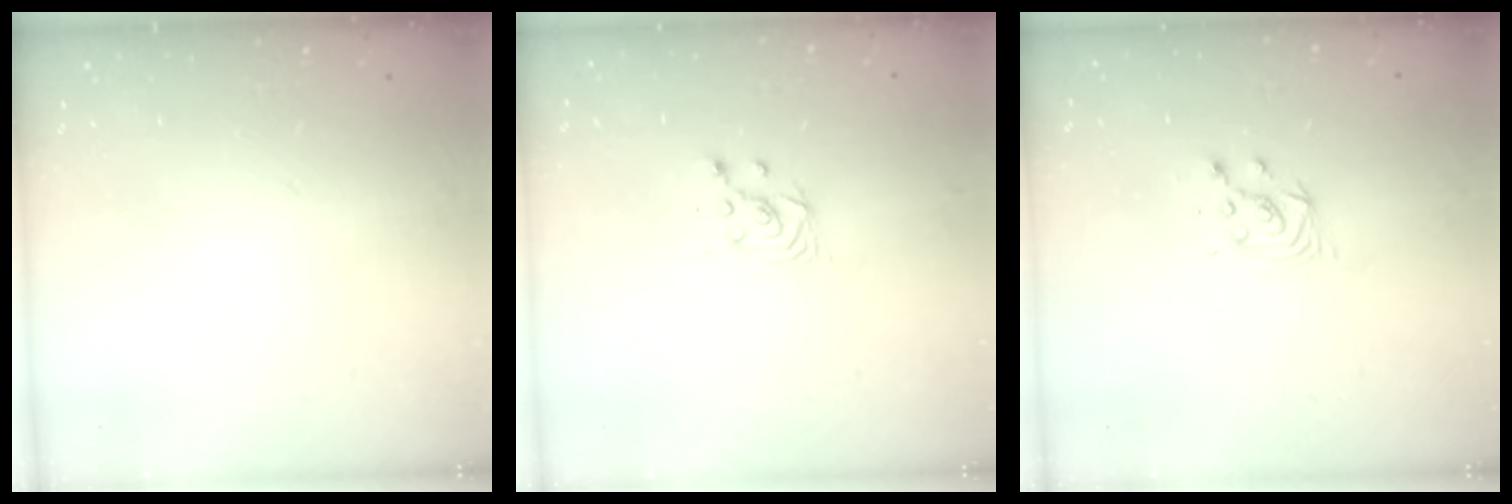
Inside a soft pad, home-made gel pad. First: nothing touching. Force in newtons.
{"total": 3.4, "press": 3.4, "slide": 0.2}
{"total": 4.1, "press": 4.1, "slide": 0.3}